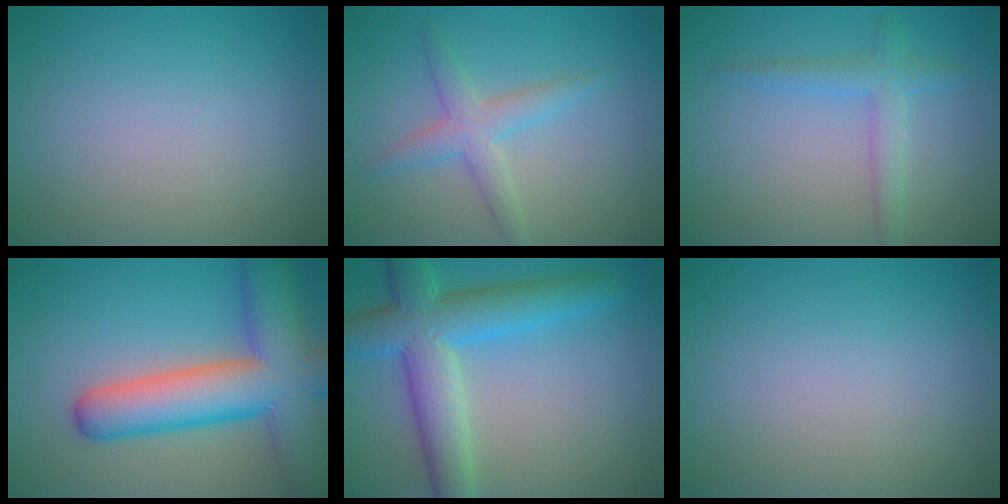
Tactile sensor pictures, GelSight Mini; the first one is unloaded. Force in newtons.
{"total": 2.9, "press": 2.9, "slide": 0.0}
{"total": 2.0, "press": 2.0, "slide": 0.1}
{"total": 11.0, "press": 11.0, "slide": 0.6}
{"total": 7.6, "press": 7.6, "slide": 0.4}
{"total": 0.0}